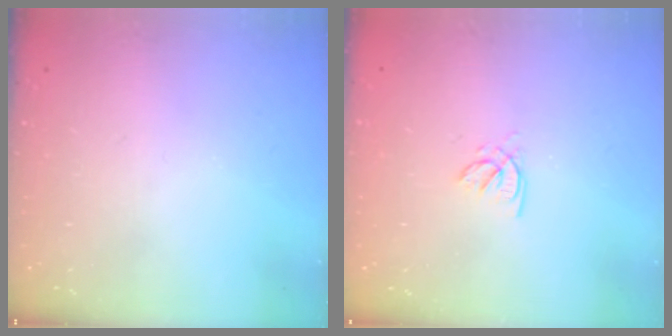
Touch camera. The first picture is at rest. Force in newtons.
{"total": 1.9, "press": 1.8, "slide": 0.4}